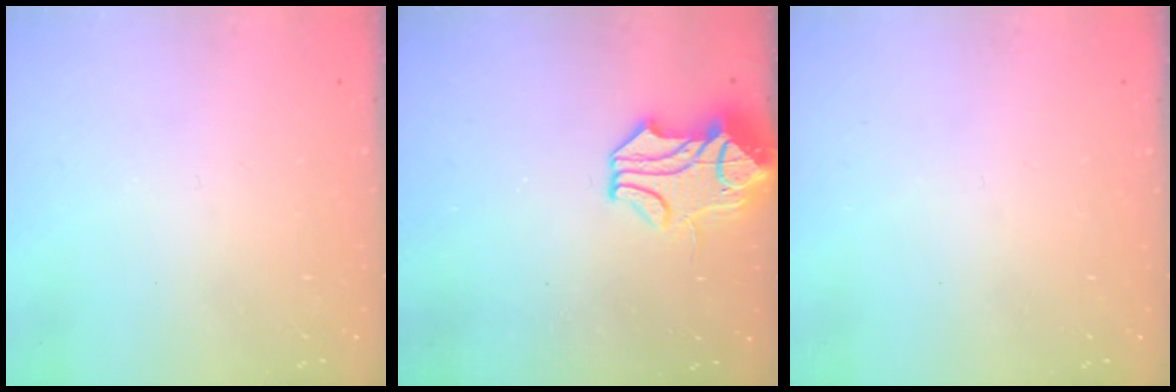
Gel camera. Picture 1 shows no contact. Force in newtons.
{"total": 2.2, "press": 1.6, "slide": 1.5}
{"total": 0.0}